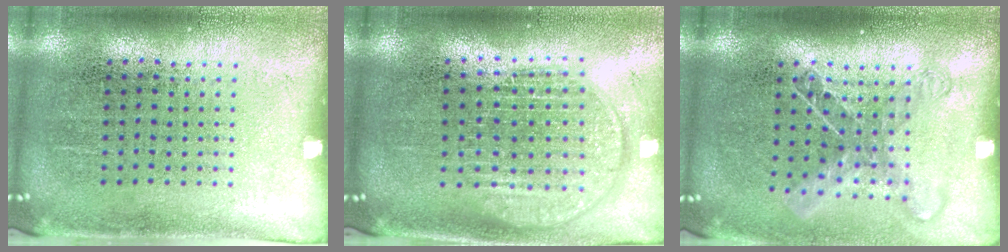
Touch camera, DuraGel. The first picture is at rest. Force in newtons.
{"total": 1.8, "press": 1.6, "slide": 0.9}
{"total": 1.6, "press": 1.3, "slide": 1.0}